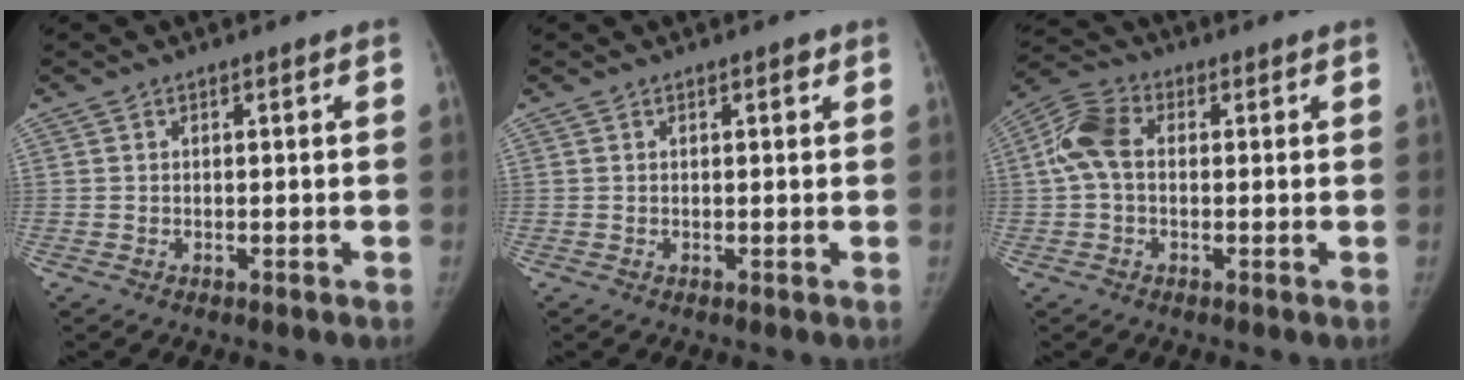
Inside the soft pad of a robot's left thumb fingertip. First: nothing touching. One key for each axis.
{"total": 1.0, "fx": 0.5, "fy": 0.4, "fz": 0.7, "tx": -0.006, "ty": -0.001, "tz": 0.006}
{"total": 7.4, "fx": 0.7, "fy": 5.1, "fz": 5.4, "tx": -0.116, "ty": 0.023, "tz": 0.008}